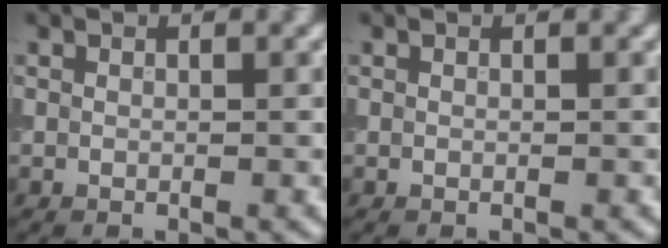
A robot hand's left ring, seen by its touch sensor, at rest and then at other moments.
{"total": 0.0}